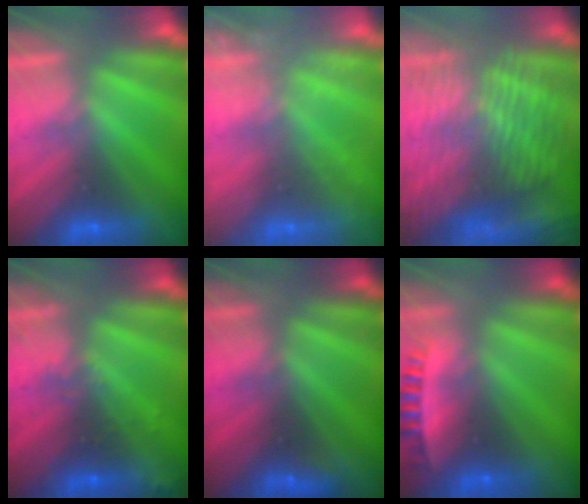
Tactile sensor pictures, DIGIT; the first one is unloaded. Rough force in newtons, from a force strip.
{"total": 2.4}
{"total": 6.8}
{"total": 3.3}
{"total": 1.4}
{"total": 2.7}